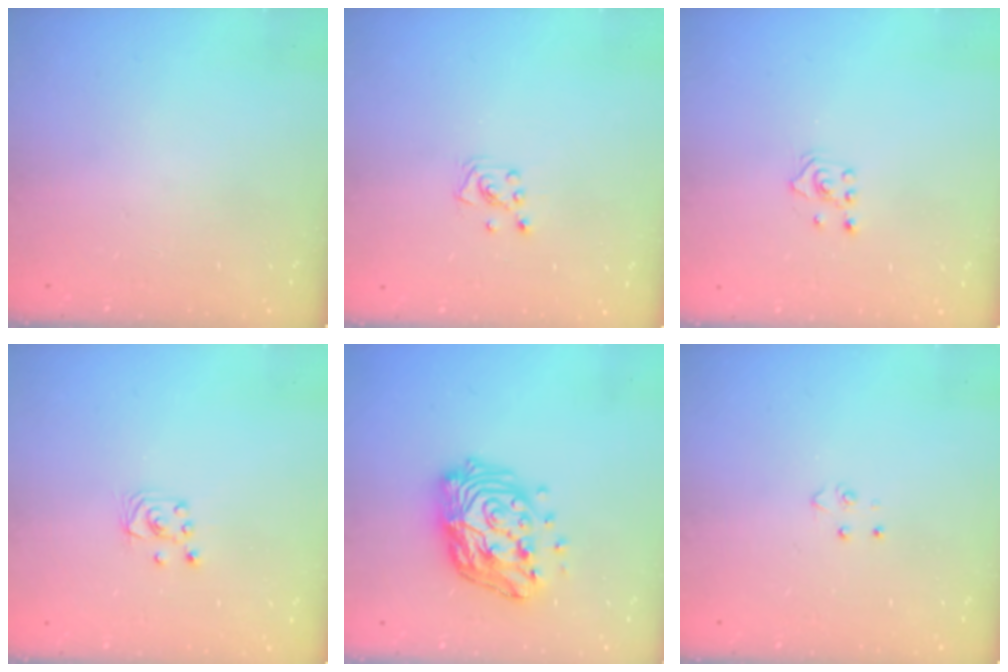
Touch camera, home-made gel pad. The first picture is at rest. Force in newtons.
{"total": 4.3, "press": 4.3, "slide": 0.4}
{"total": 2.4, "press": 2.2, "slide": 0.8}
{"total": 3.0, "press": 3.0, "slide": 0.2}
{"total": 17.1, "press": 17.0, "slide": 1.9}
{"total": 3.6, "press": 3.6, "slide": 0.4}